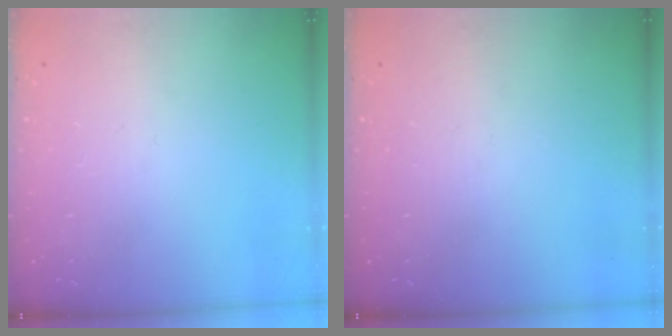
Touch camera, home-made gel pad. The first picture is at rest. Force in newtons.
{"total": 0.0}